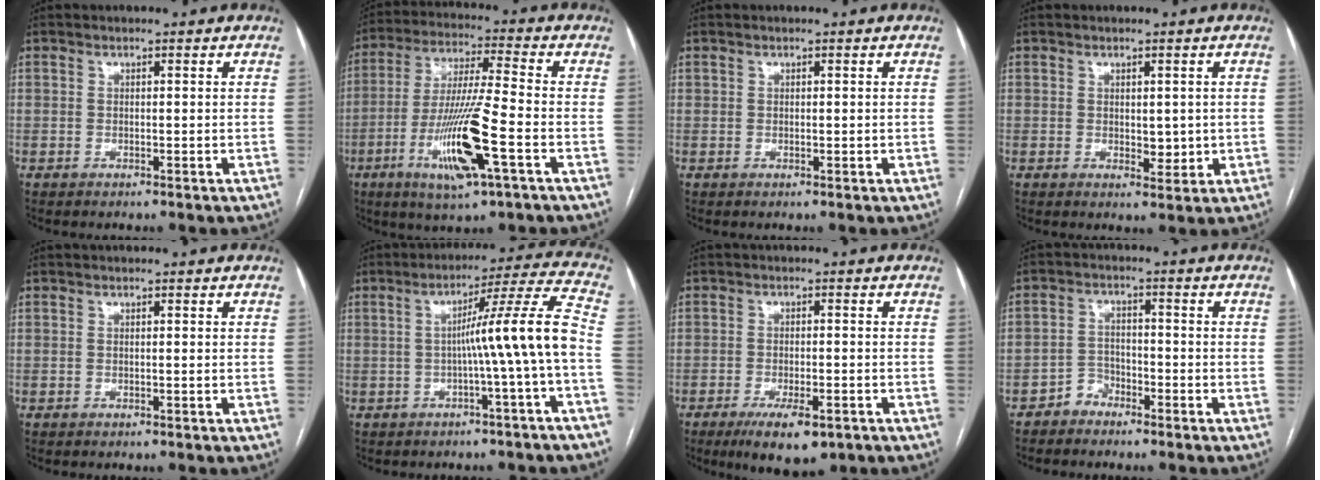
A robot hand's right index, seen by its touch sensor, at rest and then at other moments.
{"total": 14.5, "force": [-5.2, 0.6, 13.5], "torque": [-0.271, -0.019, -0.095]}
{"total": 0.5, "force": [0.2, 0.3, 0.4], "torque": [-0.009, -0.001, 0.004]}
{"total": 3.0, "force": [0.0, 1.7, 2.5], "torque": [-0.031, -0.006, 0.006]}
{"total": 0.0}
{"total": 10.4, "force": [-1.9, -2.1, 10.0], "torque": [-0.142, 0.022, -0.025]}
{"total": 8.1, "force": [-4.9, 2.4, 6.0], "torque": [-0.096, -0.013, -0.072]}
{"total": 3.1, "force": [-2.5, 1.9, 0.3], "torque": [0.000, 0.010, -0.047]}